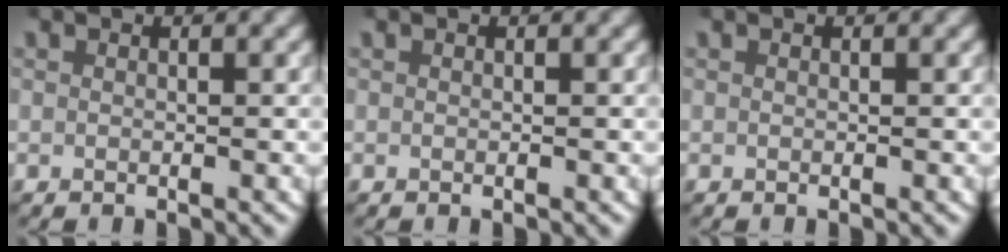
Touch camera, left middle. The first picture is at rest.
{"total": 0.0}
{"total": 0.0}